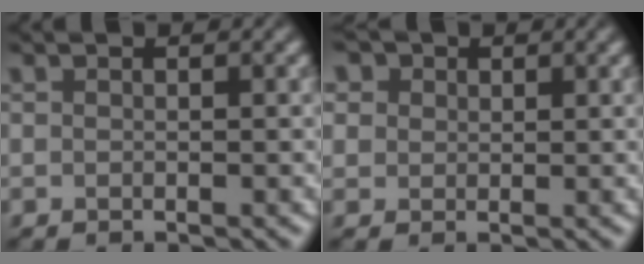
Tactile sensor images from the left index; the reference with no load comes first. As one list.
[{"total": 5.2, "force": [2.8, 3.7, 2.3], "torque": [-0.068, 0.014, 0.038]}]